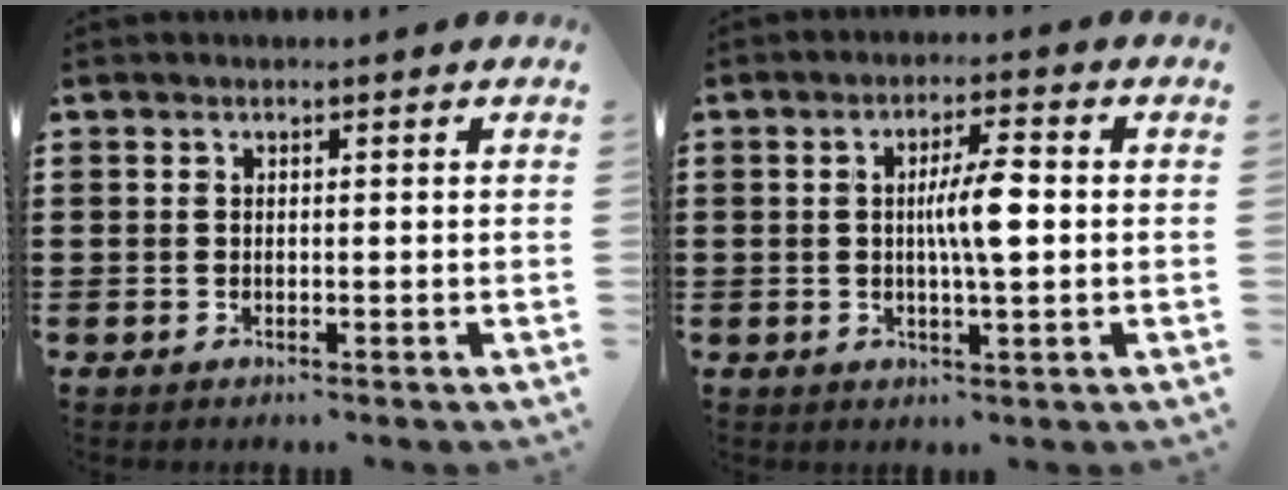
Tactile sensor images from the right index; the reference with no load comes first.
{"total": 6.1, "force": [0.1, 1.0, 6.0], "torque": [-0.115, 0.000, -0.005]}